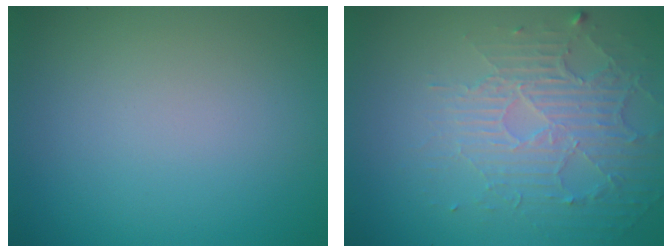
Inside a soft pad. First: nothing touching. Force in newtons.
{"total": 4.7, "press": 3.3, "slide": 3.3}